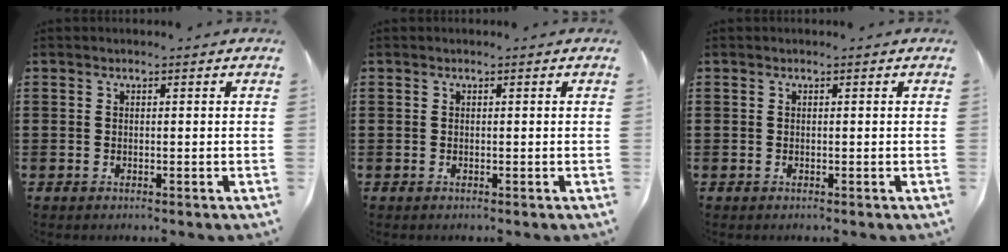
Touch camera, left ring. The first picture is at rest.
{"total": 0.0}
{"total": 0.0}